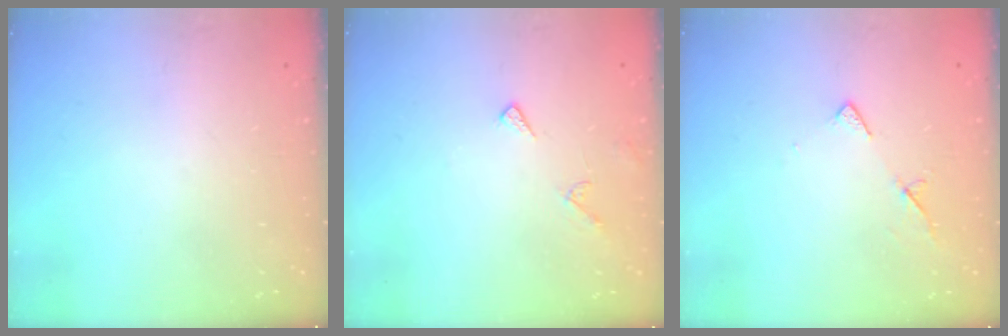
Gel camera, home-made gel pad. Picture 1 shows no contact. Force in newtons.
{"total": 6.9, "press": 6.9, "slide": 0.5}
{"total": 6.2, "press": 6.2, "slide": 0.7}